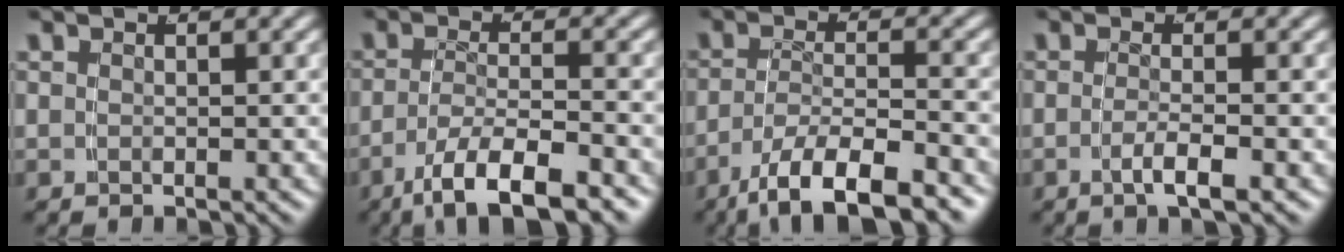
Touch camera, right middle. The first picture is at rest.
{"total": 7.0, "force": [-4.7, 1.5, 4.9], "torque": [-0.077, -0.022, -0.058]}
{"total": 7.6, "force": [-5.2, 2.0, 5.2], "torque": [-0.082, -0.022, -0.067]}
{"total": 2.2, "force": [-1.4, -0.6, 1.6], "torque": [-0.035, -0.009, -0.019]}